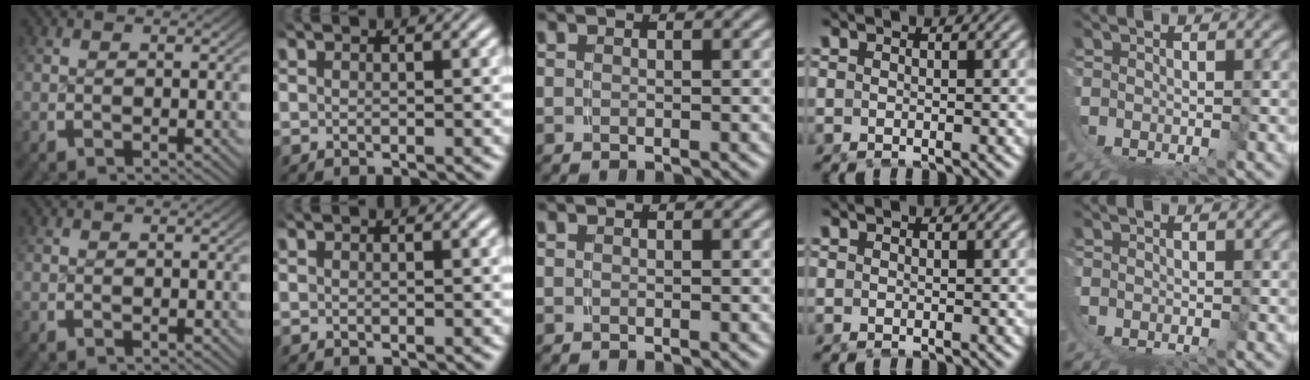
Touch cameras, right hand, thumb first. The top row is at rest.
{}